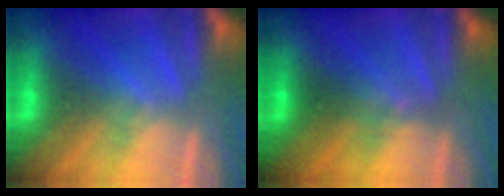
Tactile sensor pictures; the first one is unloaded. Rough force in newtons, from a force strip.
{"total": 2.3}